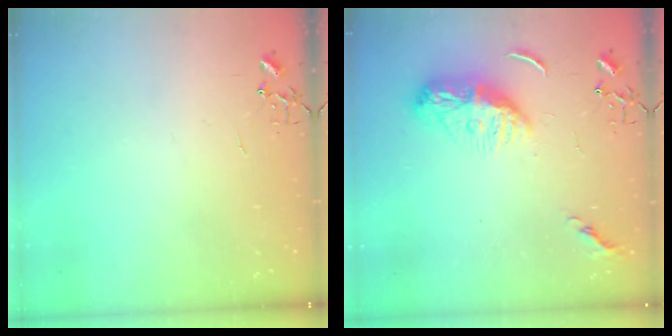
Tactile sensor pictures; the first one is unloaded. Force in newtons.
{"total": 10.4, "press": 10.4, "slide": 0.9}